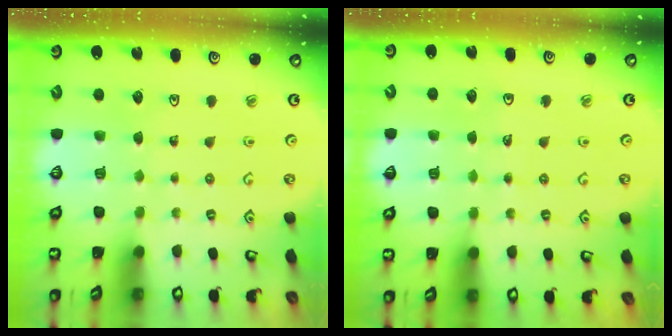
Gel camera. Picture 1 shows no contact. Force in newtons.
{"total": 4.6, "press": 4.4, "slide": 1.5}